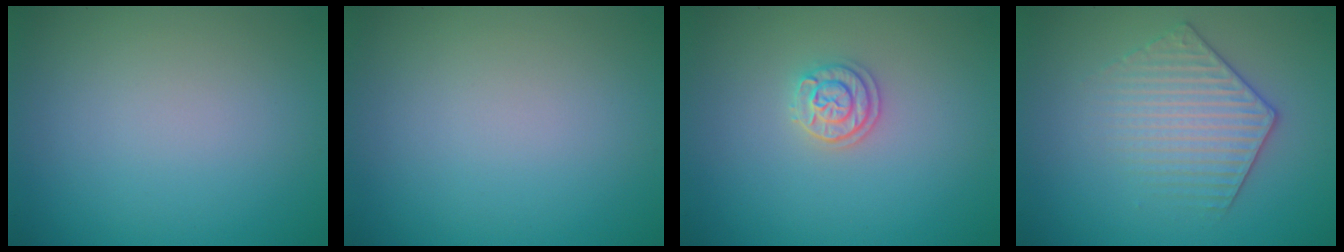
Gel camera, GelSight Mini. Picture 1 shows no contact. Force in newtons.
{"total": 0.0}
{"total": 2.1, "press": 2.0, "slide": 0.6}
{"total": 3.7, "press": 3.5, "slide": 1.2}